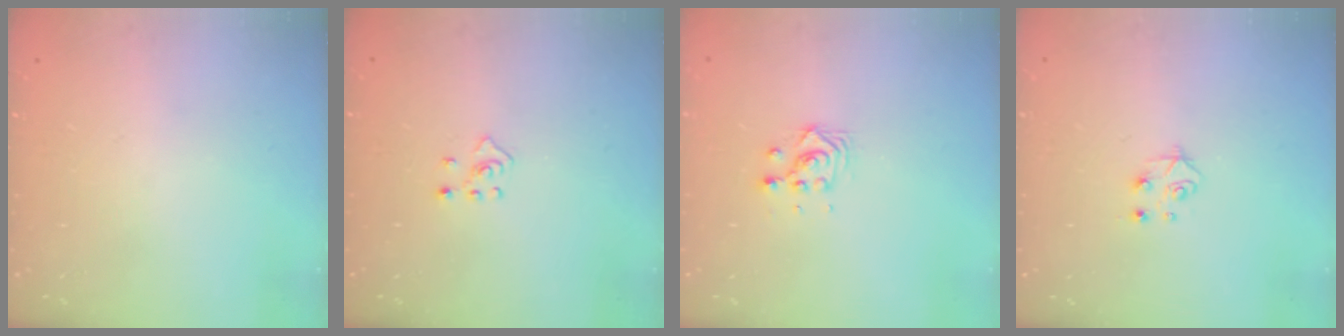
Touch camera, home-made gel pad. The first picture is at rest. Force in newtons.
{"total": 4.2, "press": 4.1, "slide": 0.7}
{"total": 3.8, "press": 3.8, "slide": 0.3}
{"total": 5.0, "press": 4.9, "slide": 0.5}